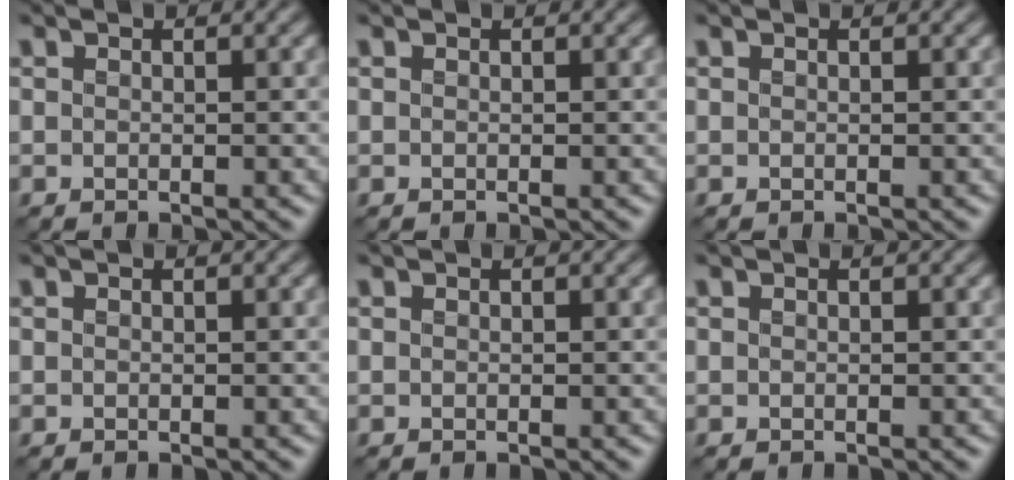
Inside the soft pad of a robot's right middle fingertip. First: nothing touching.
{"total": 0.0}
{"total": 0.0}
{"total": 0.0}
{"total": 0.0}
{"total": 0.0}